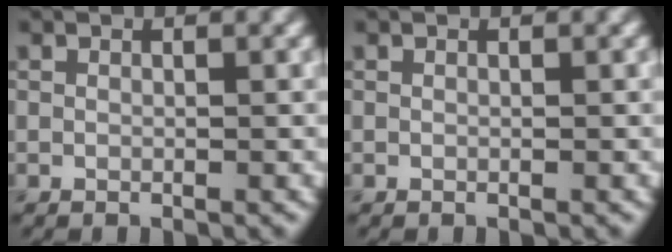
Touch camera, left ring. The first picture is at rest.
{"total": 0.0}